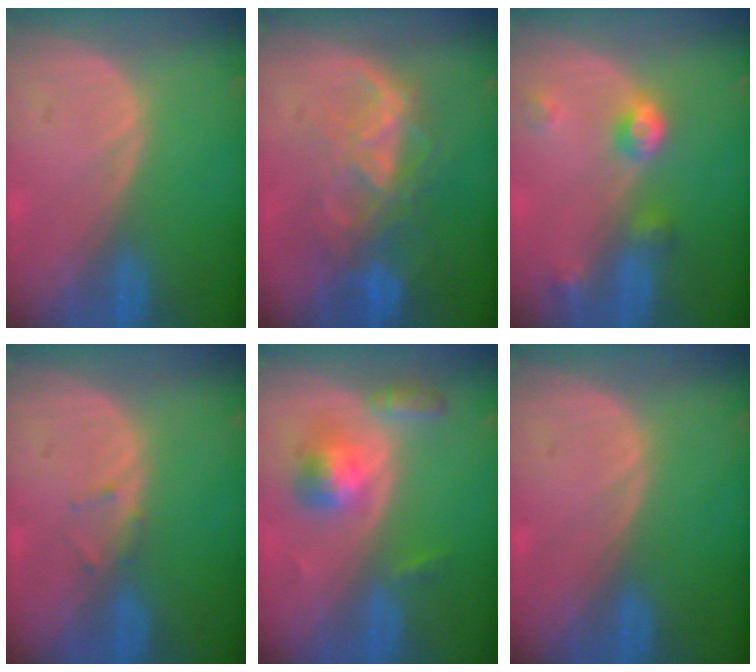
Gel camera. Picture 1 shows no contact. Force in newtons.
{"total": 8.7, "press": 7.5, "slide": 4.3}
{"total": 4.7, "press": 4.3, "slide": 2.0}
{"total": 1.1, "press": 1.0, "slide": 0.2}
{"total": 5.3, "press": 5.0, "slide": 1.7}
{"total": 0.0}